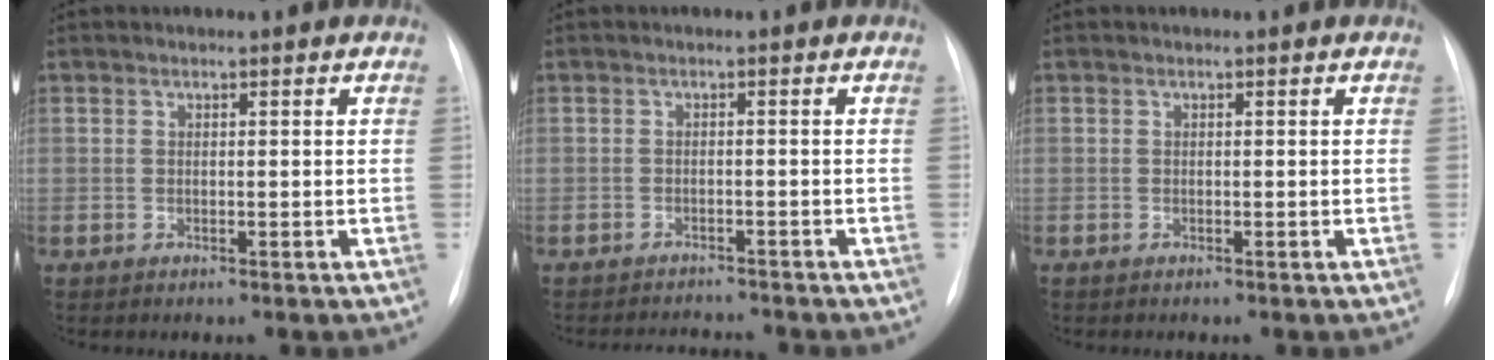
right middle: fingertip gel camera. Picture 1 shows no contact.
{"total": 4.4, "force": [-4.3, 0.4, 0.5], "torque": [-0.003, -0.005, -0.061]}
{"total": 0.0}